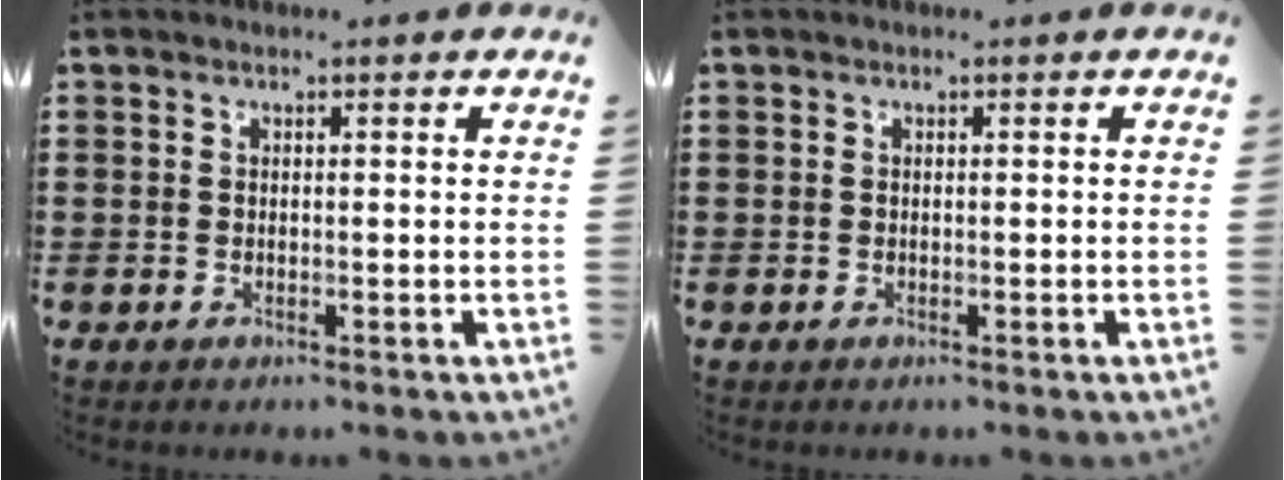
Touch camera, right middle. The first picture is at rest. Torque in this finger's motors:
{"motor_torque": [0.00, 0.00, 0.00, -0.01]}